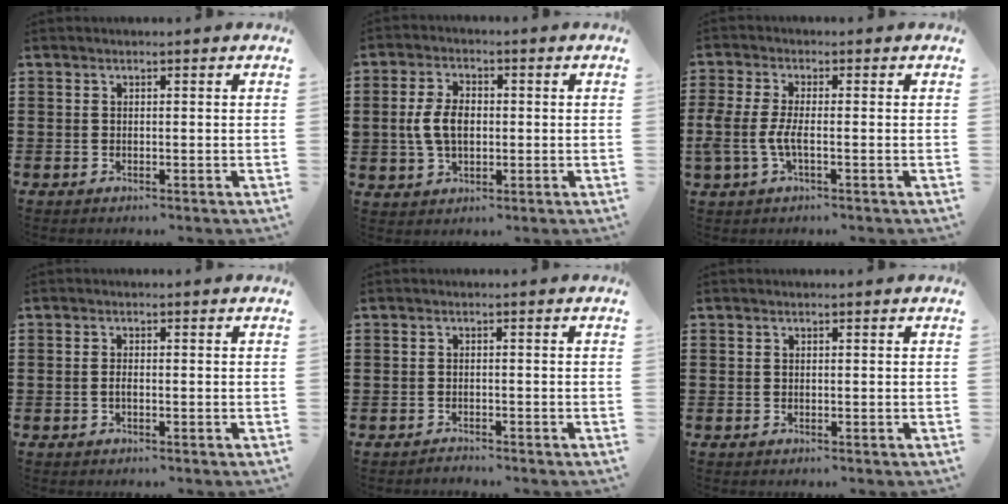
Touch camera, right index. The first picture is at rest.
{"total": 6.0, "force": [0.0, 3.8, 4.5], "torque": [-0.114, 0.006, -0.007]}
{"total": 4.5, "force": [-1.3, 1.4, 4.1], "torque": [-0.107, -0.009, -0.034]}
{"total": 1.0, "force": [-0.4, 0.2, 0.9], "torque": [-0.017, -0.002, -0.007]}
{"total": 1.1, "force": [-1.1, 0.2, -0.2], "torque": [0.001, 0.006, -0.026]}
{"total": 0.0}